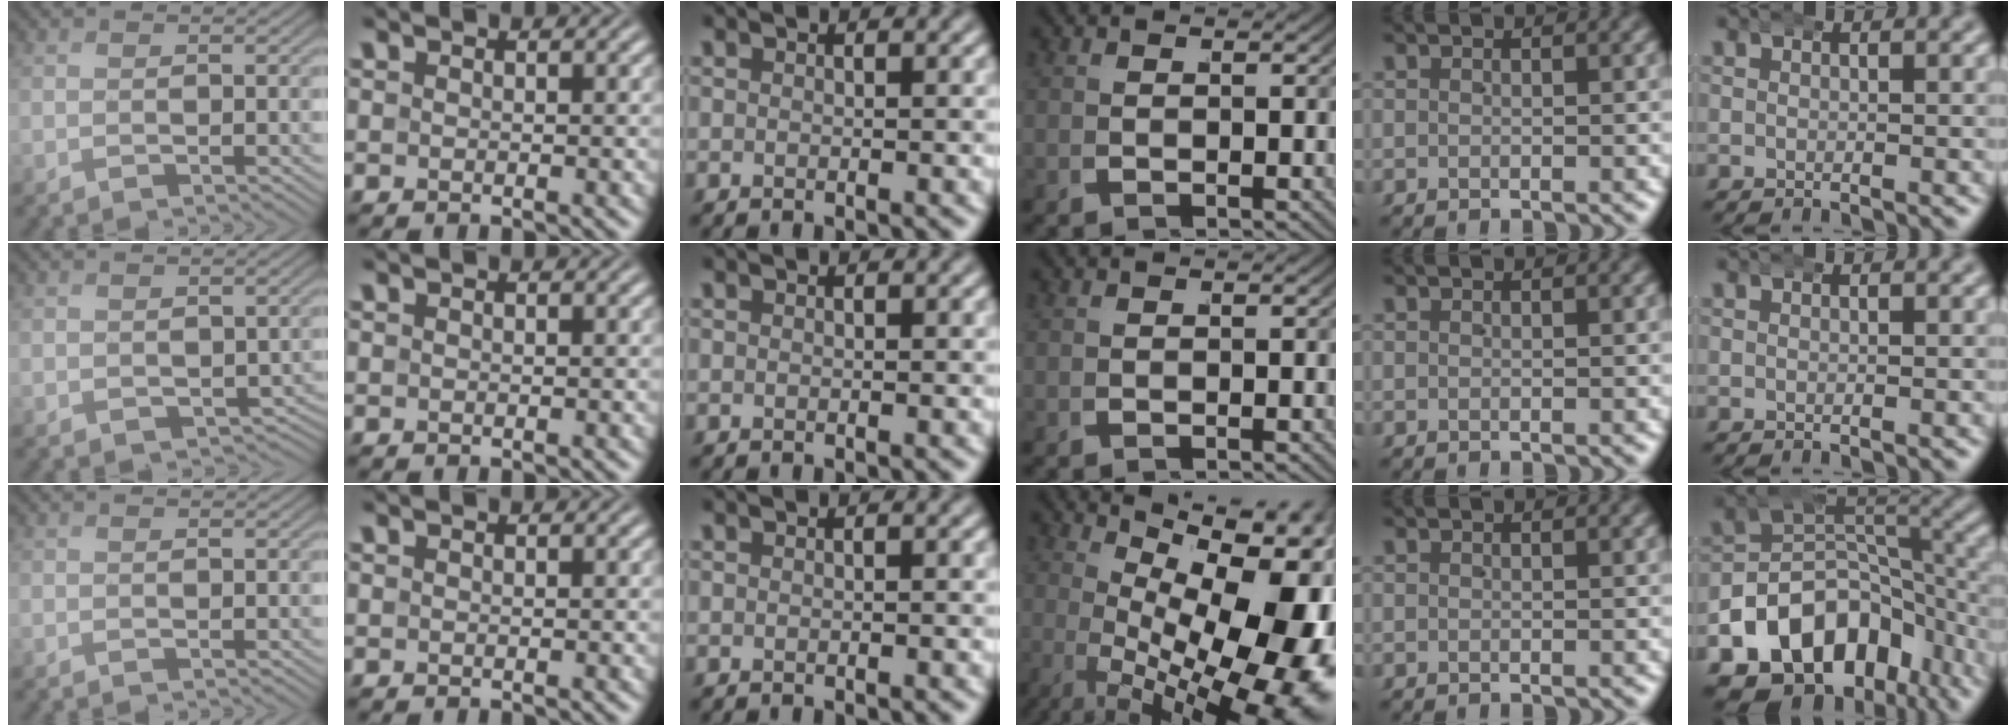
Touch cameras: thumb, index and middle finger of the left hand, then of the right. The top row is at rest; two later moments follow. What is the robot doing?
{"motion": "wrap", "object": "arm wrap"}